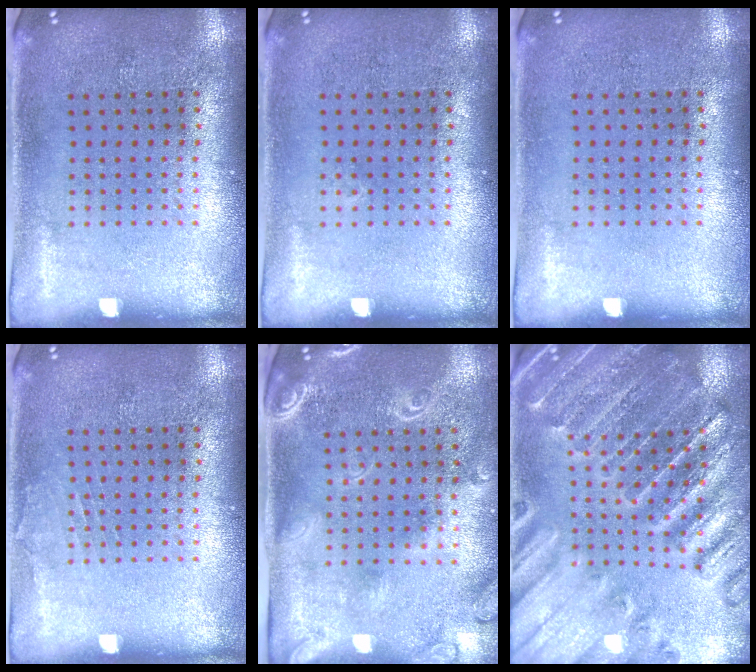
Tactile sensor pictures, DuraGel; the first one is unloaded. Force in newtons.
{"total": 0.0}
{"total": 0.0}
{"total": 0.7, "press": 0.7, "slide": 0.1}
{"total": 2.4, "press": 1.9, "slide": 1.4}
{"total": 2.8, "press": 2.7, "slide": 0.3}